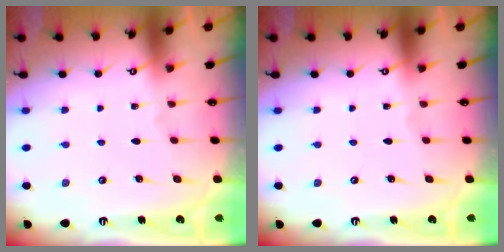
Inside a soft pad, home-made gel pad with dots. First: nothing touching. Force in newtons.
{"total": 0.0}